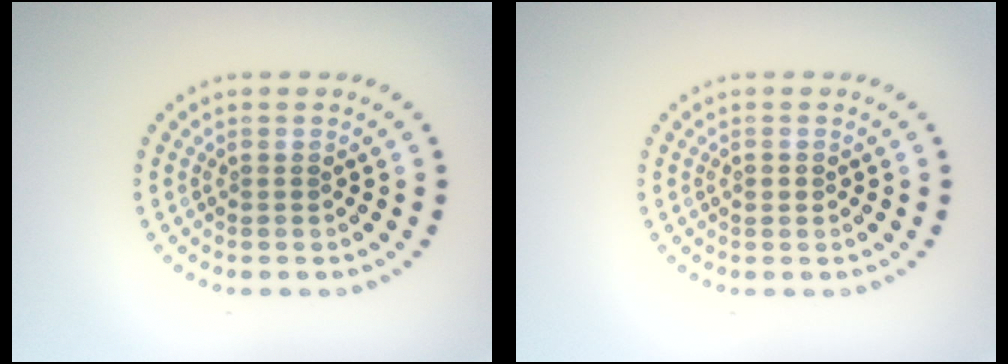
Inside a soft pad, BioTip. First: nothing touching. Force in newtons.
{"total": 1.0, "press": 1.0, "slide": 0.0}